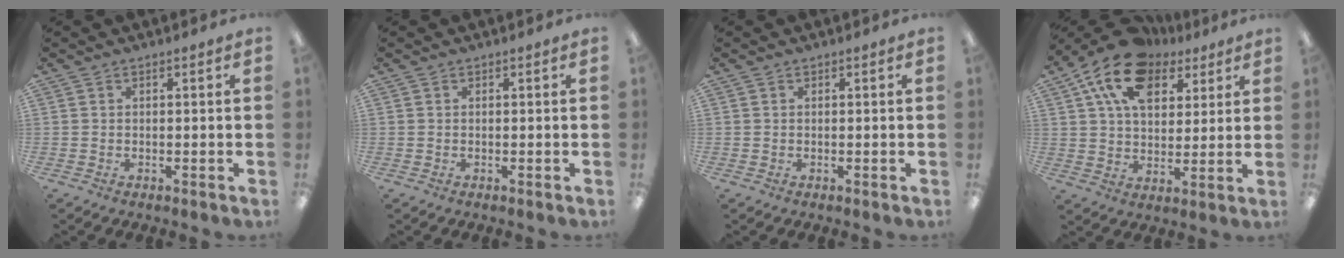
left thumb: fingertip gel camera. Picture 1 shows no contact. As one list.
[{"total": 0.0}, {"total": 0.0}, {"total": 15.8, "force": [9.1, 9.9, 8.5], "torque": [-0.155, -0.033, 0.166]}]